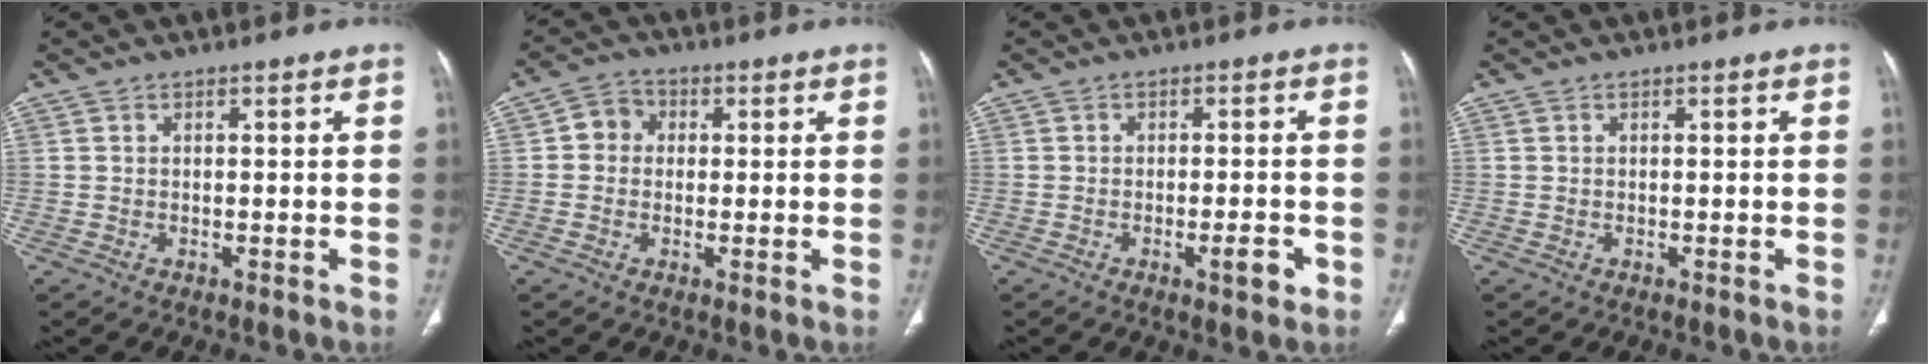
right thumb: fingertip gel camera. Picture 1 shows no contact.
{"total": 4.4, "force": [0.4, 3.9, 1.9], "torque": [-0.014, 0.011, -0.005]}
{"total": 3.7, "force": [-1.6, 1.0, 3.2], "torque": [-0.042, 0.002, -0.022]}
{"total": 0.0}